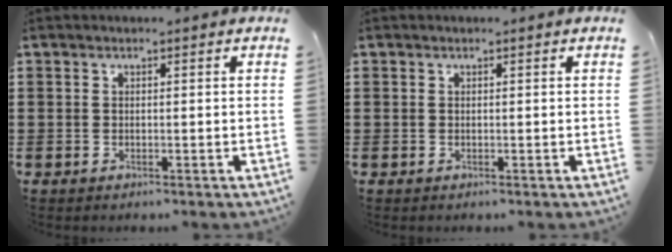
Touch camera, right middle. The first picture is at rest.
{"total": 0.0}